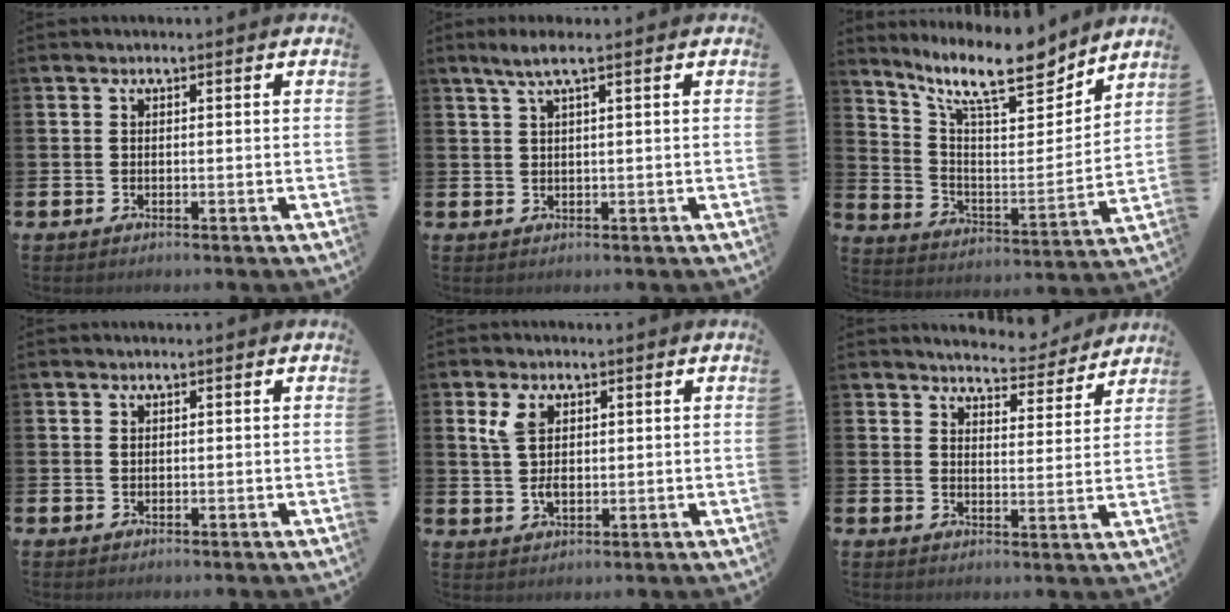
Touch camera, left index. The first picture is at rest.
{"total": 2.8, "force": [1.5, 0.2, 2.3], "torque": [-0.053, 0.004, 0.027]}
{"total": 12.4, "force": [10.3, 3.1, 6.2], "torque": [-0.137, -0.064, 0.177]}
{"total": 0.5, "force": [0.3, 0.4, 0.1], "torque": [0.011, -0.003, 0.003]}
{"total": 4.5, "force": [1.8, 2.6, 3.2], "torque": [-0.058, 0.004, 0.028]}
{"total": 5.1, "force": [5.0, 1.0, 0.1], "torque": [-0.010, -0.037, 0.086]}